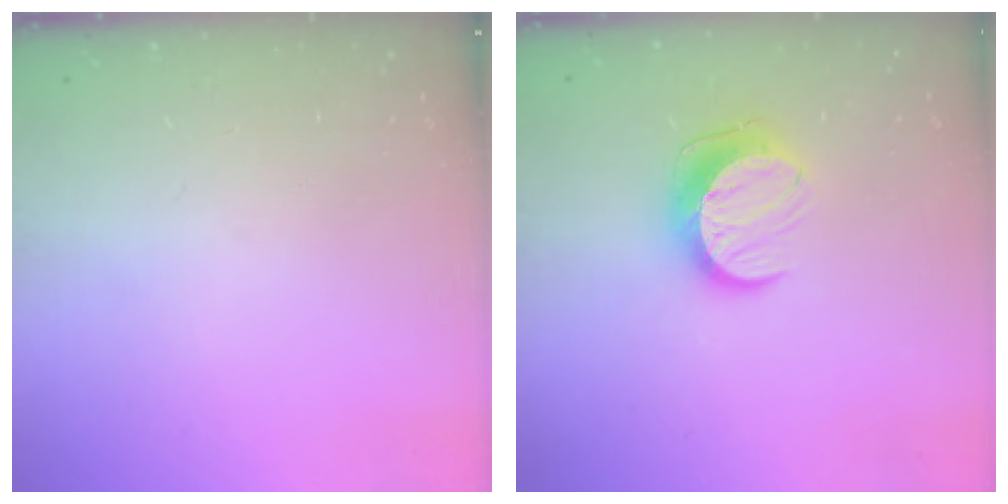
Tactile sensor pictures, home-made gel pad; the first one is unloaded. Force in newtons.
{"total": 10.5, "press": 10.5, "slide": 0.4}